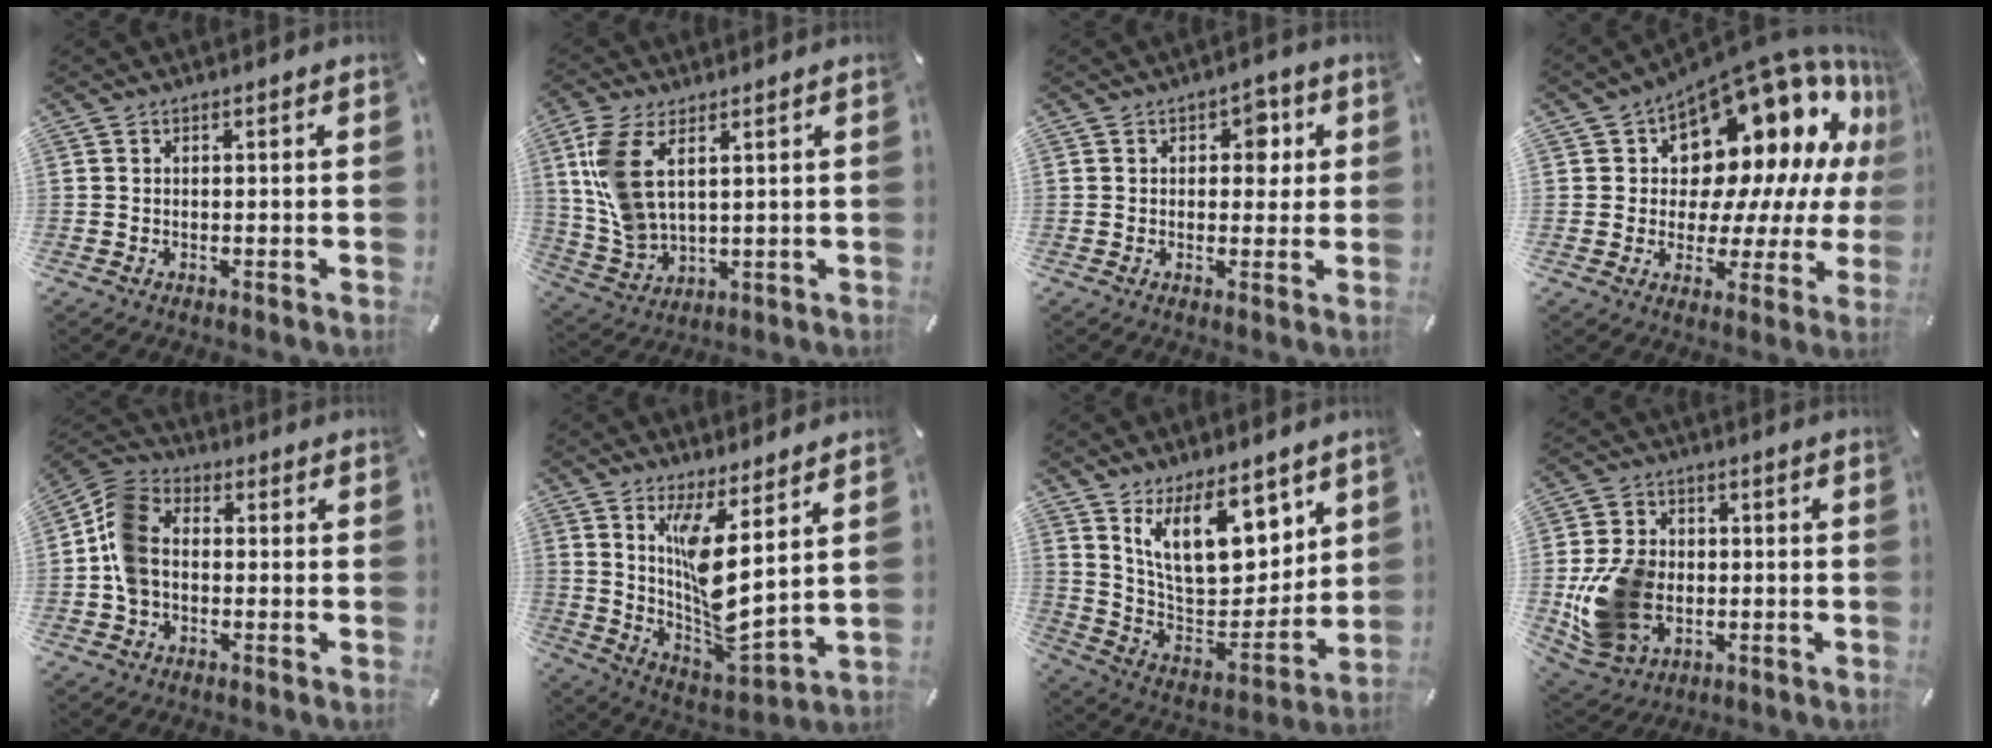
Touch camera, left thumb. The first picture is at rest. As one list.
[{"total": 9.4, "force": [3.3, 4.9, 7.3], "torque": [-0.178, -0.008, 0.062]}, {"total": 4.7, "force": [1.2, 3.3, 3.1], "torque": [-0.010, -0.013, 0.007]}, {"total": 19.0, "force": [10.6, 11.3, 10.9], "torque": [-0.134, -0.103, 0.183]}, {"total": 9.5, "force": [-1.4, 7.3, 6.0], "torque": [-0.131, 0.024, -0.023]}, {"total": 11.3, "force": [5.2, 2.3, 9.8], "torque": [-0.189, -0.069, 0.089]}, {"total": 17.7, "force": [11.0, 9.2, 10.4], "torque": [-0.169, -0.069, 0.203]}, {"total": 14.2, "force": [-2.4, 11.3, 8.3], "torque": [-0.186, 0.008, -0.040]}]